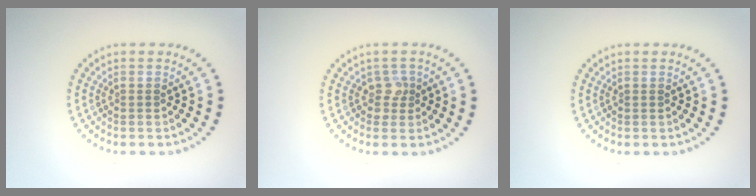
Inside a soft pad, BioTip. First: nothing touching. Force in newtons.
{"total": 1.3, "press": 1.0, "slide": 0.8}
{"total": 0.0}